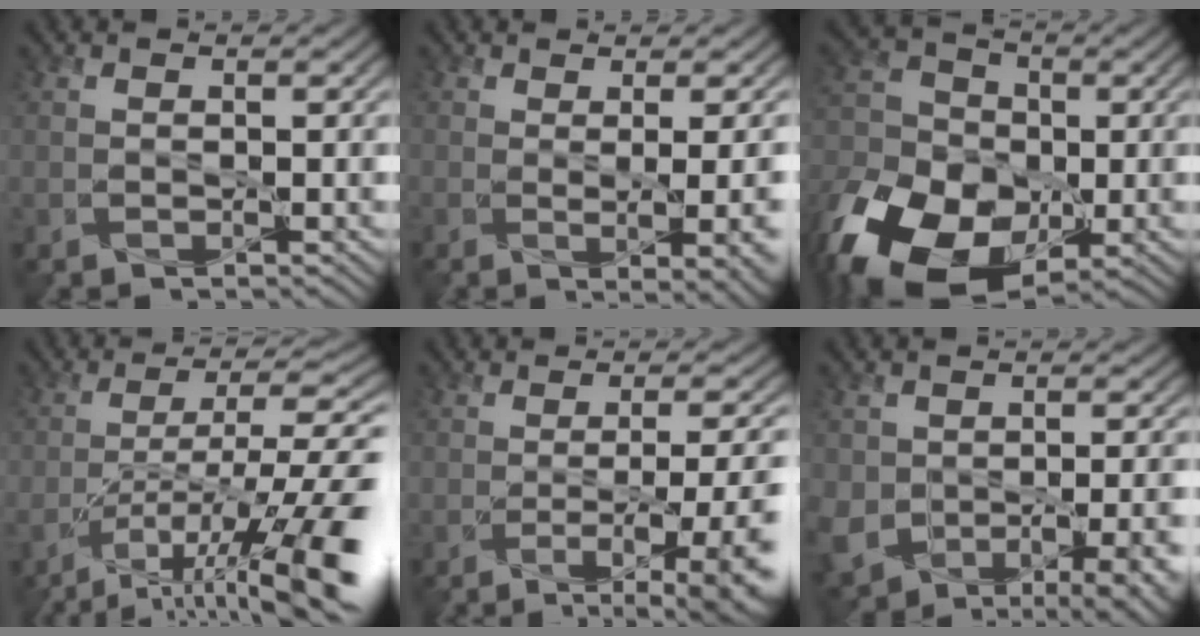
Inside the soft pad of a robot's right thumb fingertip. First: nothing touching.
{"total": 6.8, "force": [-0.7, 2.3, 6.4], "torque": [-0.073, -0.005, 0.003]}
{"total": 16.4, "force": [-6.7, 10.9, 10.2], "torque": [-0.239, -0.030, -0.133]}
{"total": 16.9, "force": [-8.2, 5.1, 13.9], "torque": [-0.223, -0.007, -0.134]}
{"total": 11.7, "force": [-4.1, 3.6, 10.3], "torque": [-0.123, -0.011, -0.052]}
{"total": 14.5, "force": [-6.4, 9.9, 8.4], "torque": [-0.139, -0.044, -0.049]}